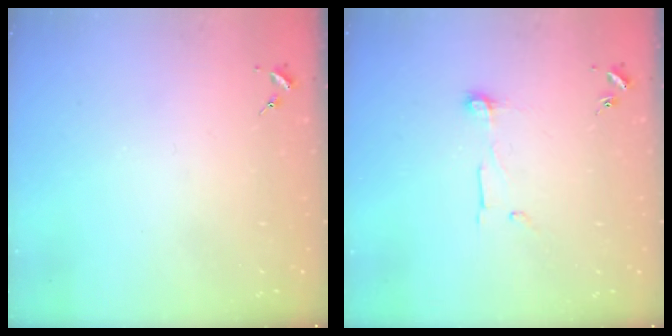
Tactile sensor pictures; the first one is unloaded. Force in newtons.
{"total": 6.9, "press": 6.9, "slide": 0.5}